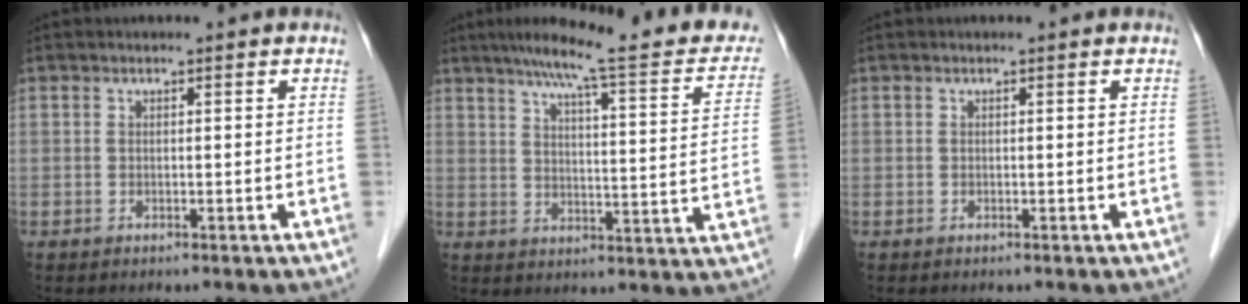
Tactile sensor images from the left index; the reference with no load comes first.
{"total": 20.8, "force": [16.8, 2.5, 12.0], "torque": [-0.161, 0.002, 0.206]}
{"total": 0.0}